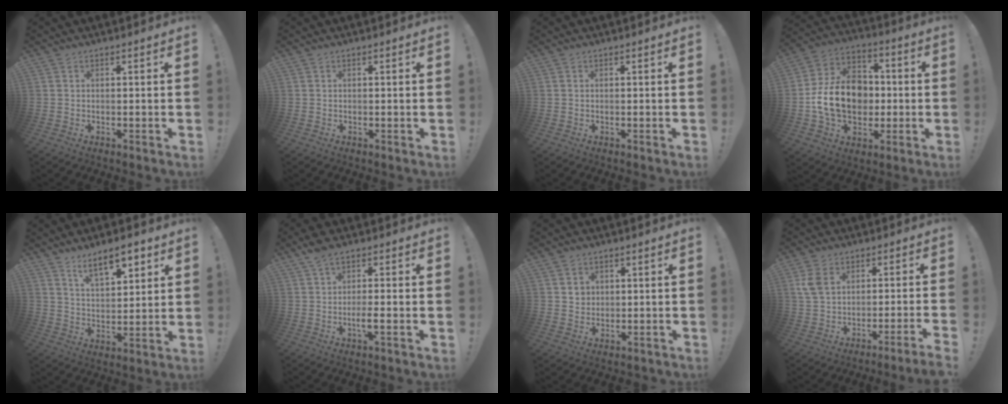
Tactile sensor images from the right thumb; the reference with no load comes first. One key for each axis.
{"total": 0.6, "fx": 0.1, "fy": -0.3, "fz": 0.5, "tx": -0.007, "ty": -0.002, "tz": 0.001}
{"total": 0.0}
{"total": 18.7, "fx": -1.6, "fy": 14.4, "fz": 11.8, "tx": -0.207, "ty": 0.032, "tz": -0.016}
{"total": 10.5, "fx": 6.8, "fy": 4.2, "fz": 6.9, "tx": -0.101, "ty": -0.028, "tz": 0.119}
{"total": 5.0, "fx": 0.3, "fy": 0.8, "fz": 4.9, "tx": -0.108, "ty": -0.012, "tz": 0.003}
{"total": 3.6, "fx": 1.1, "fy": 3.4, "fz": 0.6, "tx": 0.005, "ty": -0.008, "tz": 0.017}
{"total": 5.4, "fx": -1.5, "fy": 1.3, "fz": 5.1, "tx": -0.085, "ty": 0.007, "tz": -0.024}